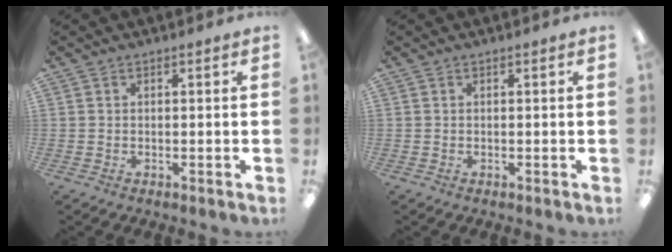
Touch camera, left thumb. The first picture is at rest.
{"total": 0.0}